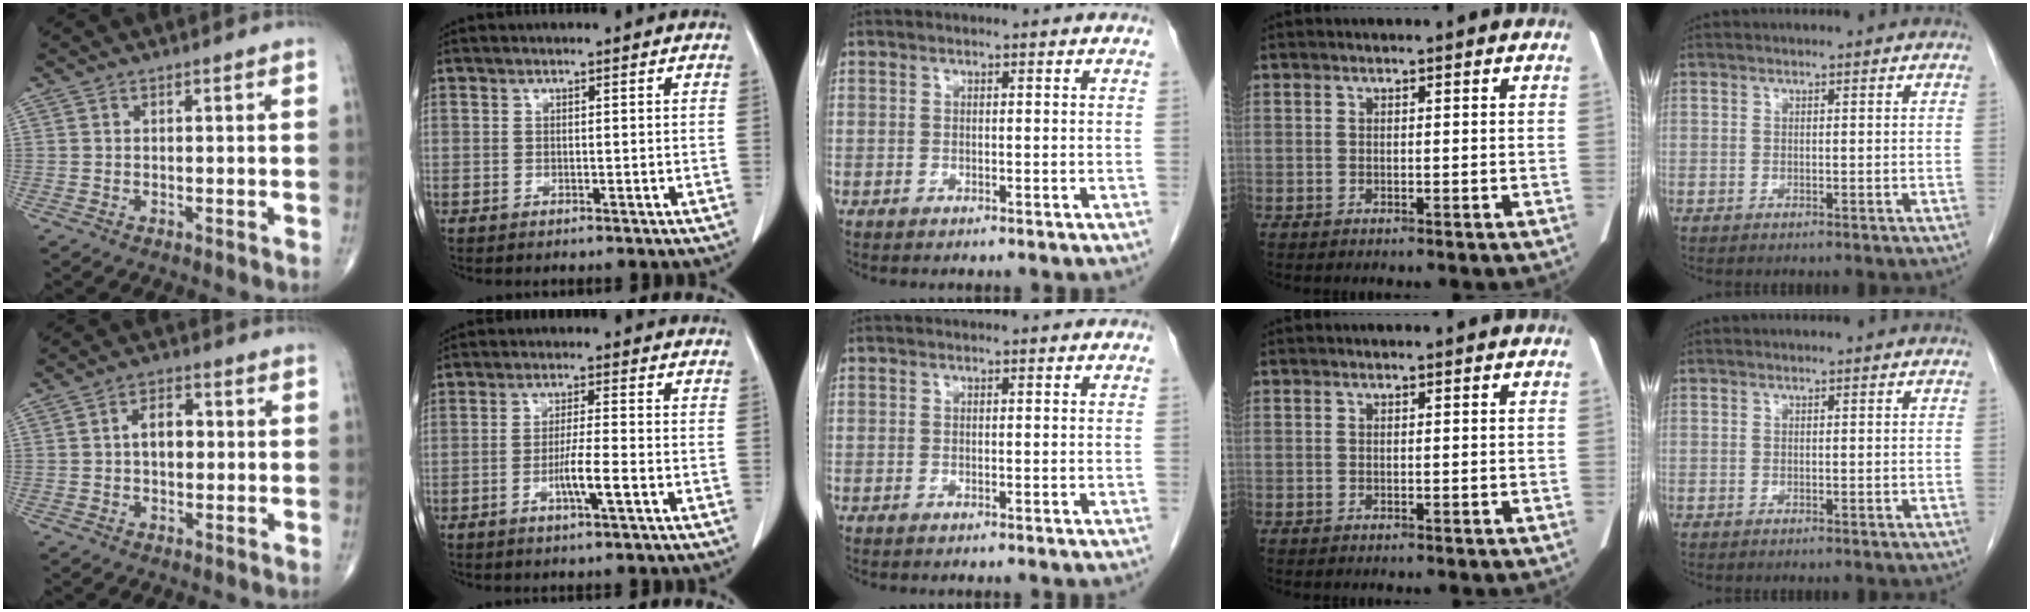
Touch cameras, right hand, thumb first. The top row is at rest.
{"thumb": {"total": 5.4, "force": [0.3, 3.4, 4.2], "torque": [-0.056, 0.014, -0.002]}, "index": {"total": 4.7, "force": [-1.8, -0.1, 4.4], "torque": [-0.077, -0.005, -0.033]}}